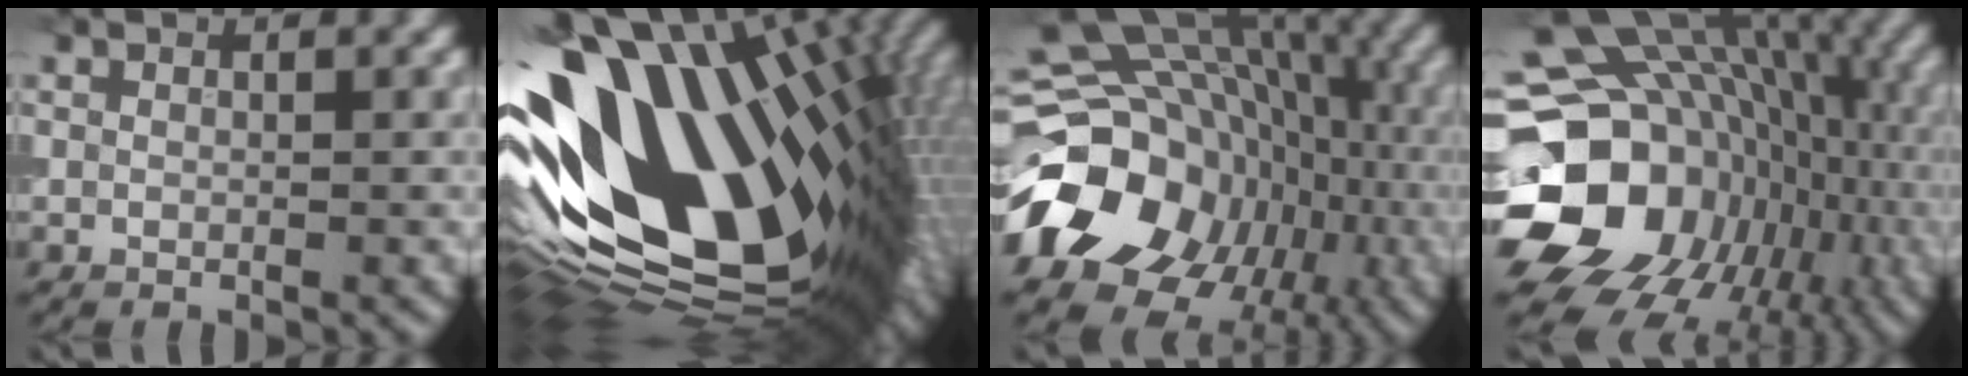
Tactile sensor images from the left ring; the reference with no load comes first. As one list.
[{"total": 20.3, "force": [2.1, 10.8, 17.0], "torque": [-0.322, -0.049, 0.042]}, {"total": 20.5, "force": [-4.7, 16.8, 10.8], "torque": [-0.161, -0.022, -0.090]}, {"total": 19.2, "force": [-3.1, 16.2, 9.8], "torque": [-0.173, -0.008, -0.040]}]